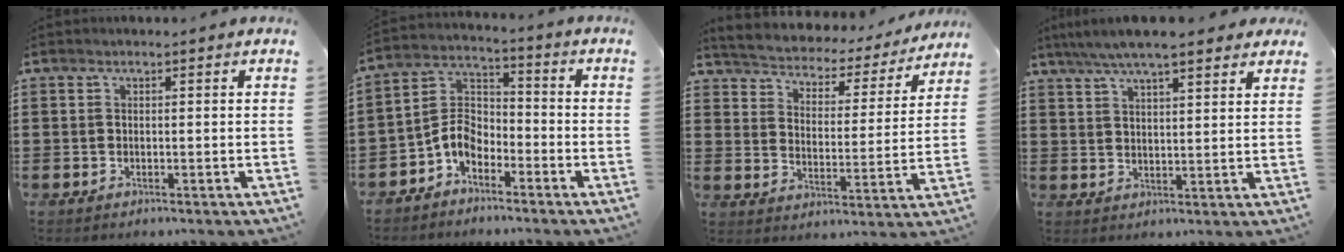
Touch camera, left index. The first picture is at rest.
{"total": 6.0, "force": [-4.1, 3.4, 2.8], "torque": [-0.082, -0.005, -0.091]}
{"total": 2.7, "force": [2.7, 0.5, 0.0], "torque": [-0.023, -0.030, 0.033]}
{"total": 6.4, "force": [5.3, 0.9, 3.4], "torque": [-0.080, -0.007, 0.094]}